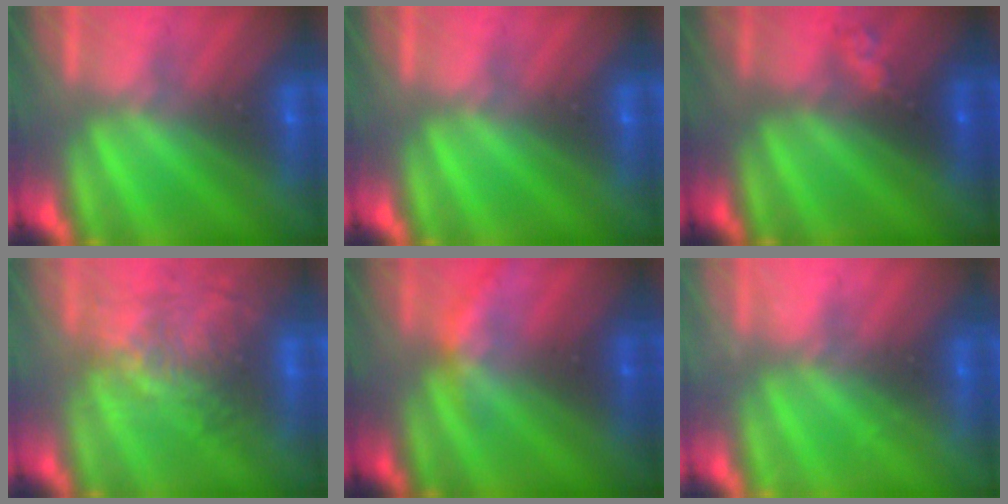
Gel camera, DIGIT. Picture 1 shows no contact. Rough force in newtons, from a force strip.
{"total": 0.0}
{"total": 2.2}
{"total": 3.7}
{"total": 1.9}
{"total": 2.3}